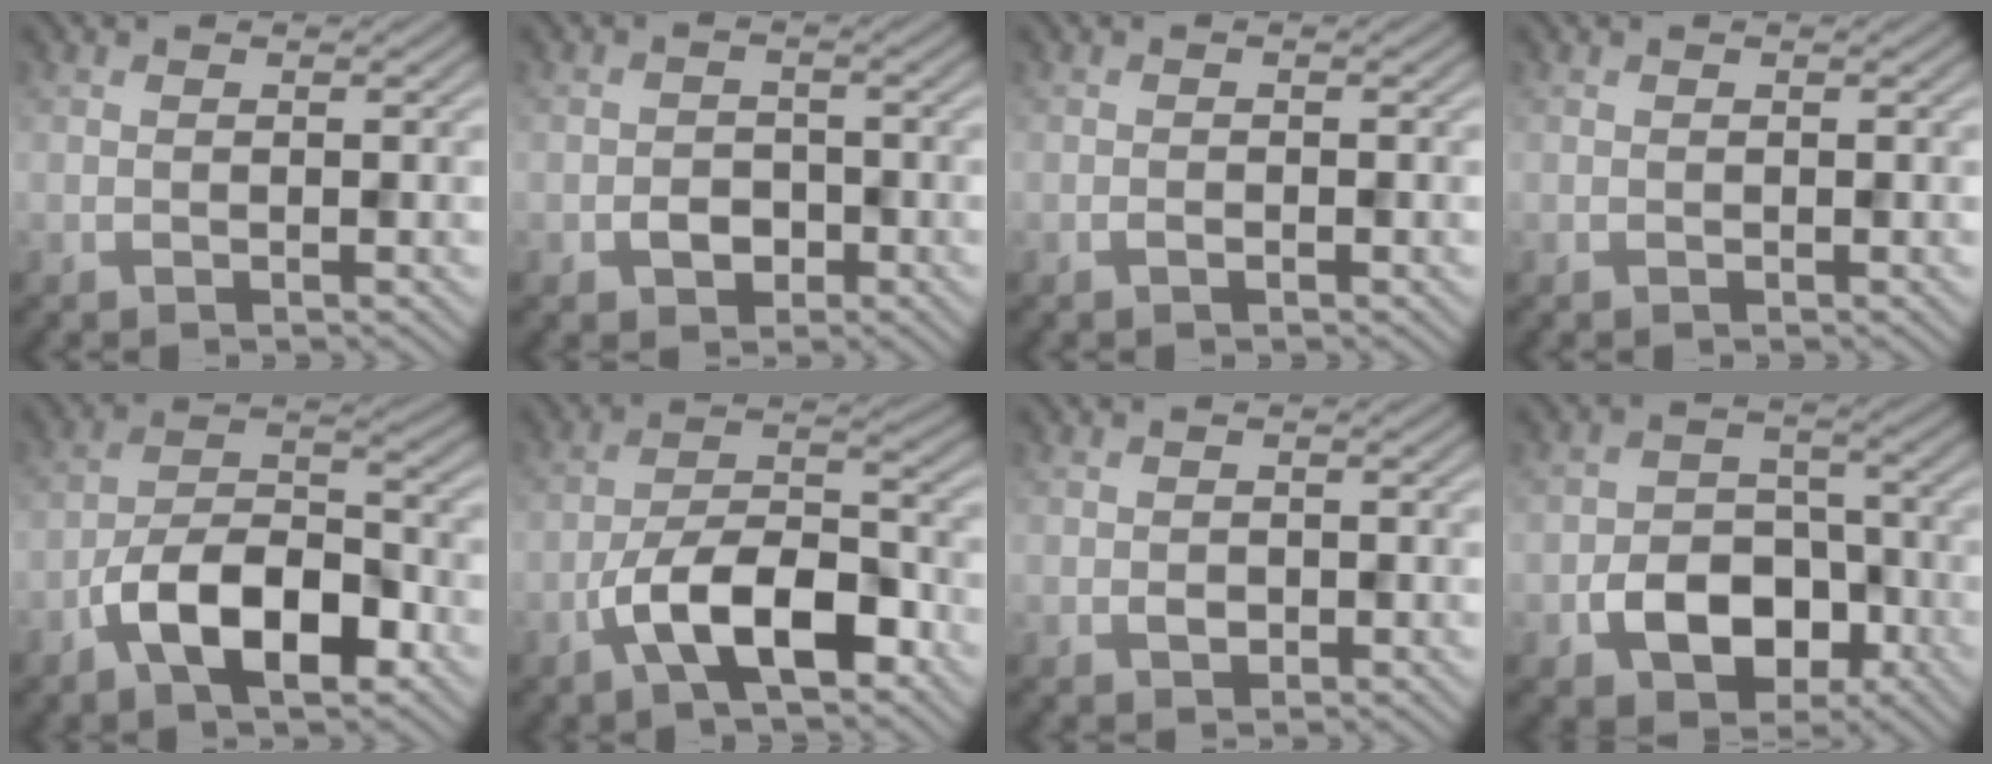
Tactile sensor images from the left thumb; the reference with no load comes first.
{"total": 2.7, "force": [-1.2, 2.1, 1.3], "torque": [-0.020, -0.002, -0.025]}
{"total": 0.7, "force": [-0.4, 0.2, 0.5], "torque": [-0.010, 0.001, -0.007]}
{"total": 0.0}
{"total": 10.8, "force": [-5.3, 5.0, 7.9], "torque": [-0.137, 0.007, -0.113]}
{"total": 10.5, "force": [-5.4, 4.3, 7.9], "torque": [-0.133, 0.006, -0.112]}
{"total": 1.1, "force": [-0.2, 0.9, 0.6], "torque": [-0.009, -0.006, -0.006]}
{"total": 7.8, "force": [-3.3, 5.6, 4.4], "torque": [-0.077, -0.011, -0.058]}